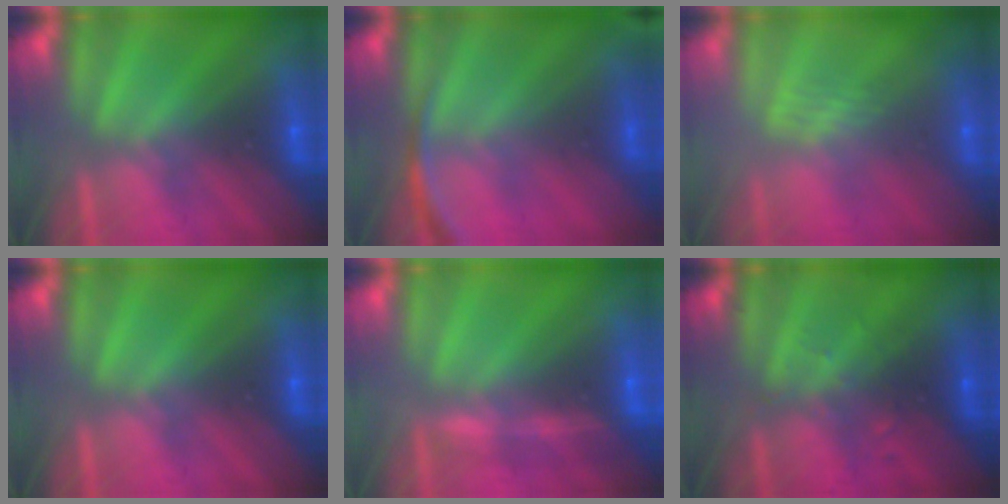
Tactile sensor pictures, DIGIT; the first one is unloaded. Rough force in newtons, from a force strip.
{"total": 2.6}
{"total": 2.3}
{"total": 0.0}
{"total": 1.5}
{"total": 2.9}